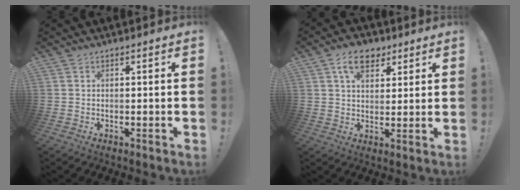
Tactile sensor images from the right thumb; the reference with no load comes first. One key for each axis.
{"total": 9.4, "fx": 4.9, "fy": 6.2, "fz": 5.1, "tx": -0.072, "ty": -0.009, "tz": 0.091}